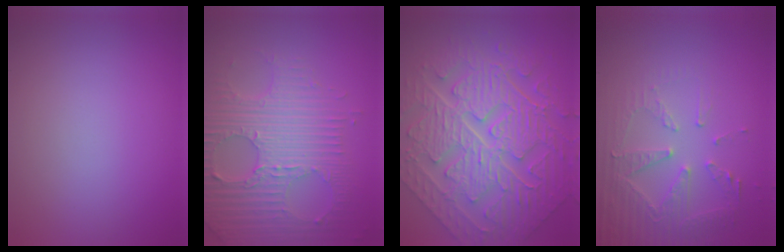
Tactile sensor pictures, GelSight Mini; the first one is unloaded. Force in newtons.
{"total": 8.0, "press": 5.8, "slide": 5.6}
{"total": 11.1, "press": 7.8, "slide": 7.9}
{"total": 5.3, "press": 3.7, "slide": 3.8}